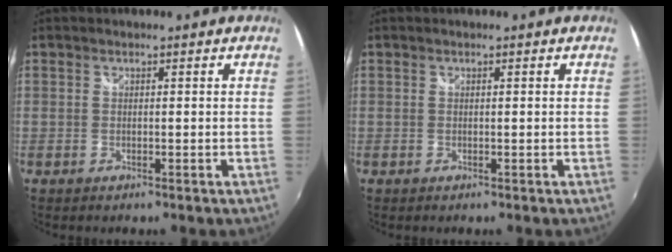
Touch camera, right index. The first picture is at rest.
{"total": 0.0}